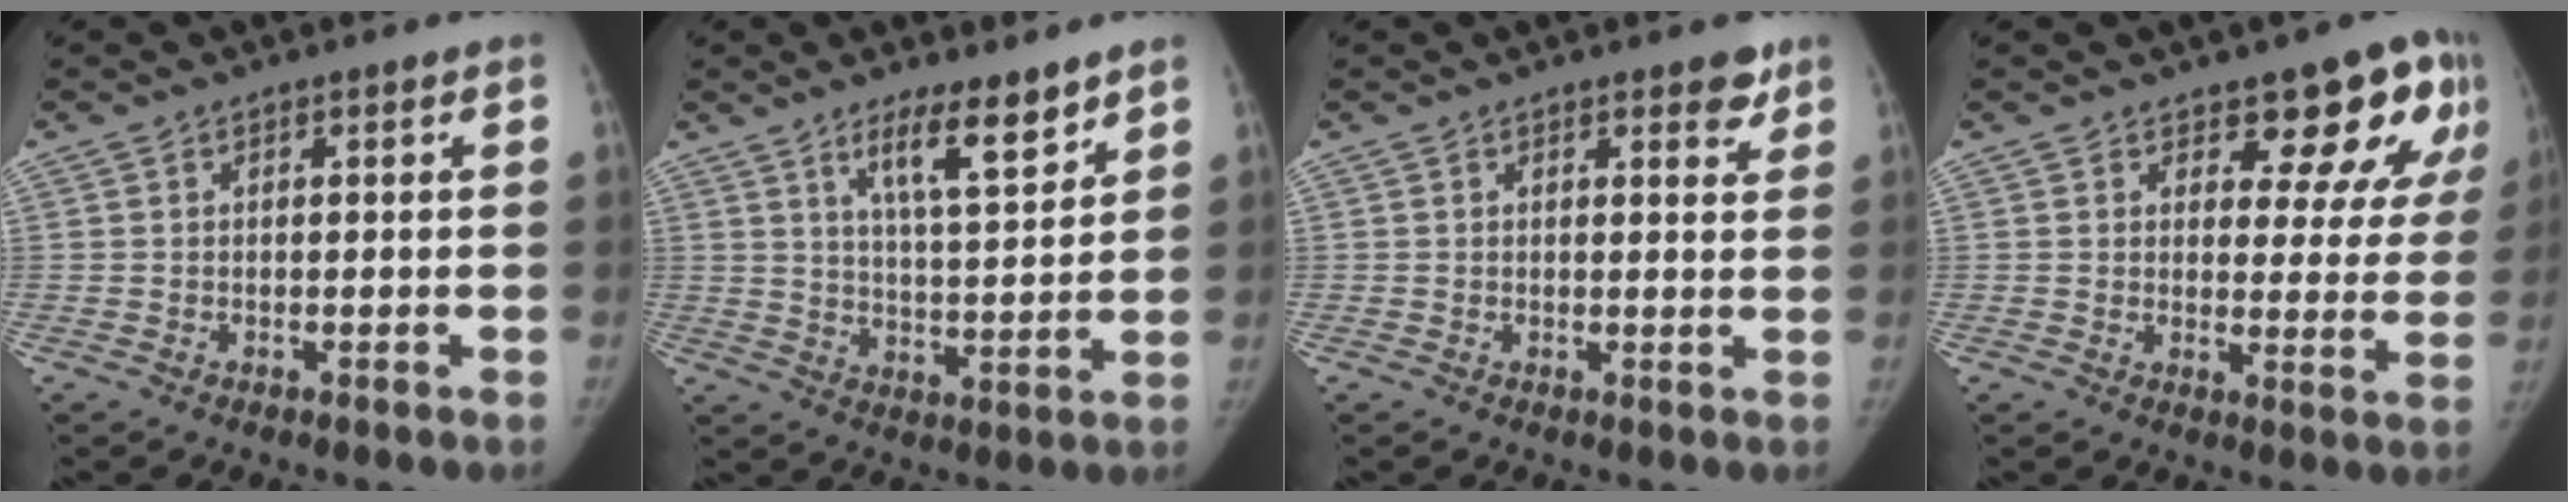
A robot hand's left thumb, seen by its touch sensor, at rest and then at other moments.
{"total": 9.1, "force": [6.3, 1.9, 6.2], "torque": [-0.091, -0.046, 0.109]}
{"total": 3.0, "force": [2.1, 1.3, 1.7], "torque": [-0.002, -0.011, 0.024]}
{"total": 11.5, "force": [7.6, 5.5, 6.6], "torque": [-0.027, -0.043, 0.084]}